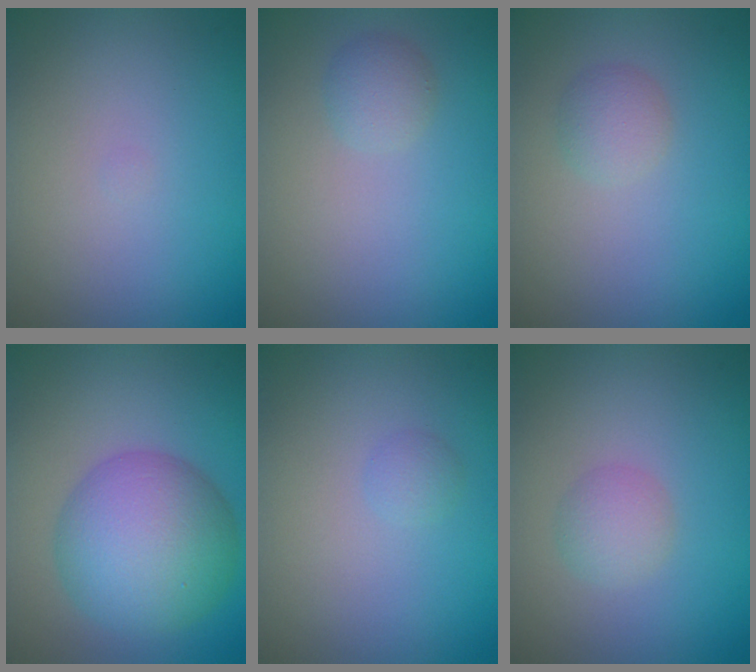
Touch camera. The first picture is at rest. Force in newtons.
{"total": 1.6, "press": 1.6, "slide": 0.1}
{"total": 1.7, "press": 1.7, "slide": 0.1}
{"total": 8.8, "press": 8.8, "slide": 0.1}
{"total": 0.8, "press": 0.8, "slide": 0.0}
{"total": 2.0, "press": 2.0, "slide": 0.0}